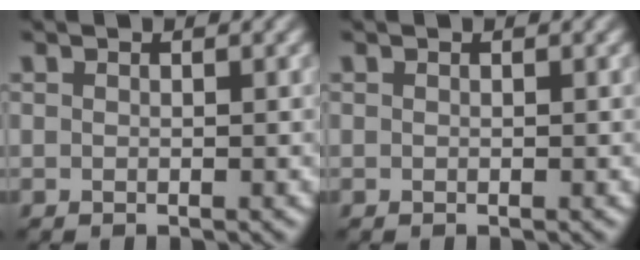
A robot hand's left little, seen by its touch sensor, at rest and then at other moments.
{"total": 0.0}